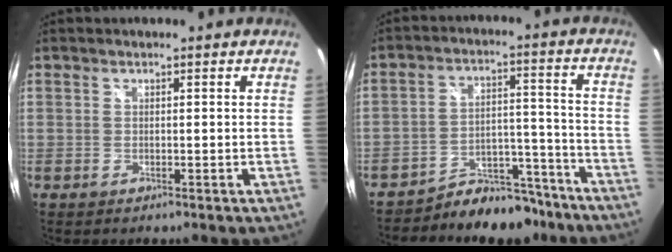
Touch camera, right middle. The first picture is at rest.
{"total": 11.4, "force": [-10.3, 4.2, 2.2], "torque": [-0.030, 0.038, -0.147]}